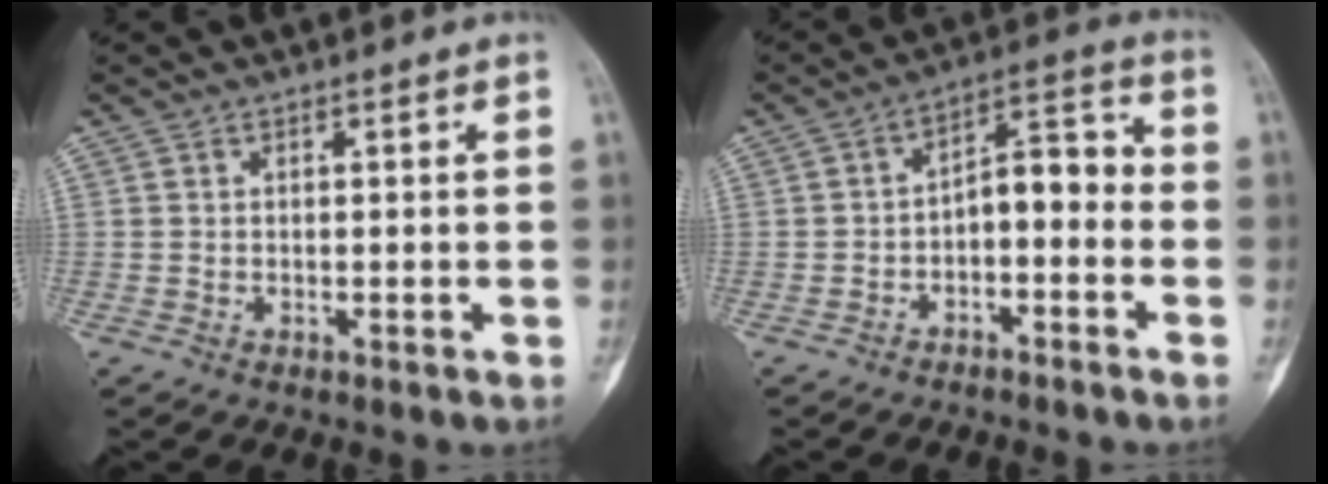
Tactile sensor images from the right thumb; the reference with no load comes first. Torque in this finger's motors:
{"motor_torque": [0.16, 0.23, 0.30, 0.28, -0.01]}